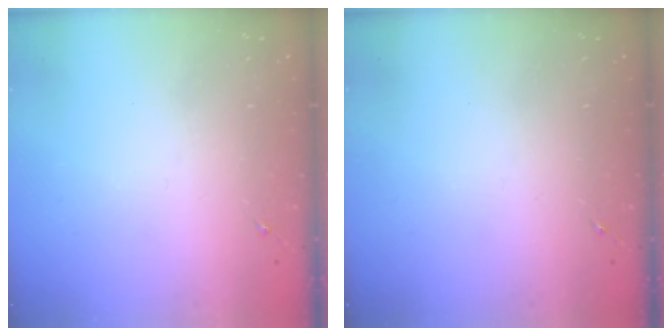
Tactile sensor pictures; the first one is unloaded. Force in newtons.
{"total": 0.0}